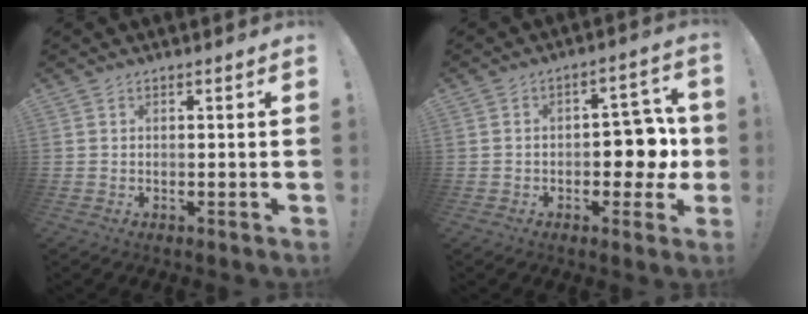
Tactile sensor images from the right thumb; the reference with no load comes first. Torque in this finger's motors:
{"motor_torque": [1.28, 1.49, 0.51, -0.51, 0.00]}